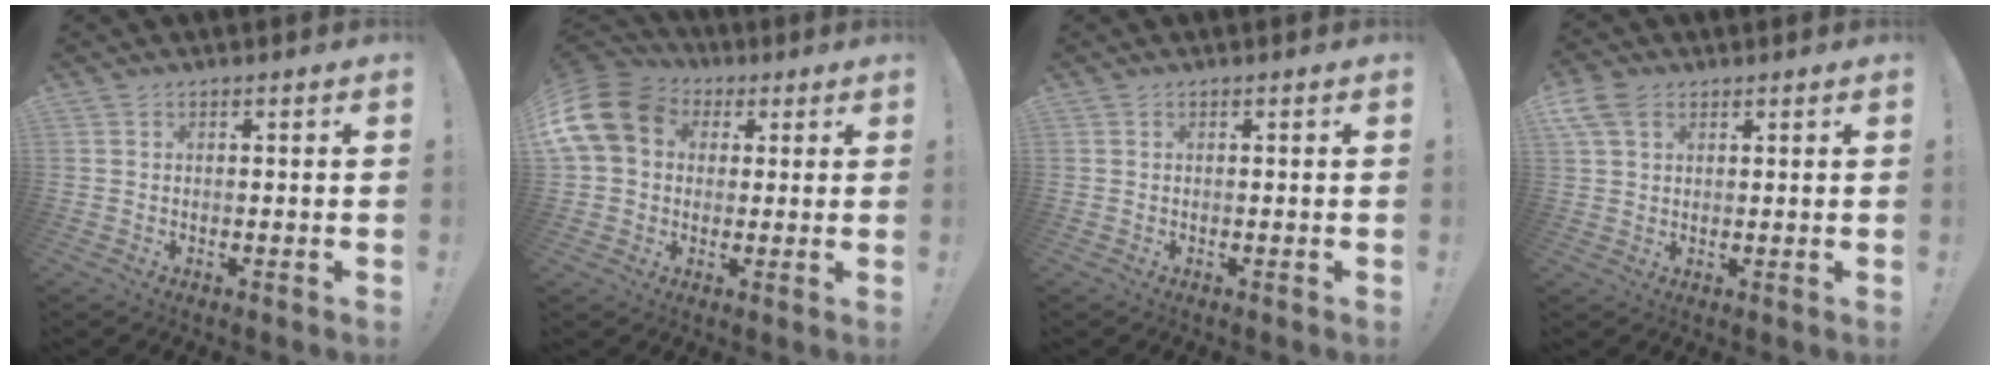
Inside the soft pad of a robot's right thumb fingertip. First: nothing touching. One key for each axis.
{"total": 14.9, "fx": 3.8, "fy": 11.8, "fz": 8.3, "tx": -0.151, "ty": -0.008, "tz": 0.073}
{"total": 0.0}
{"total": 7.0, "fx": 3.3, "fy": 4.6, "fz": 4.1, "tx": -0.075, "ty": 0.002, "tz": 0.069}